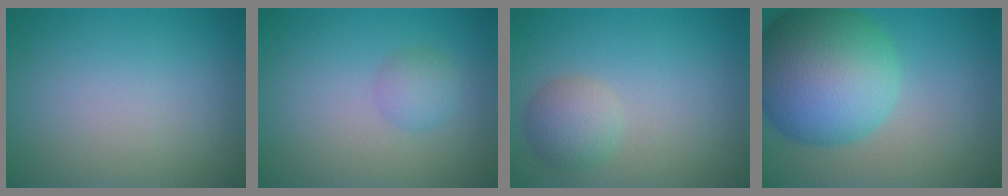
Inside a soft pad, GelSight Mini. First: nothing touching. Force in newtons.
{"total": 1.7, "press": 1.7, "slide": 0.1}
{"total": 2.7, "press": 2.7, "slide": 0.1}
{"total": 13.1, "press": 13.1, "slide": 0.3}